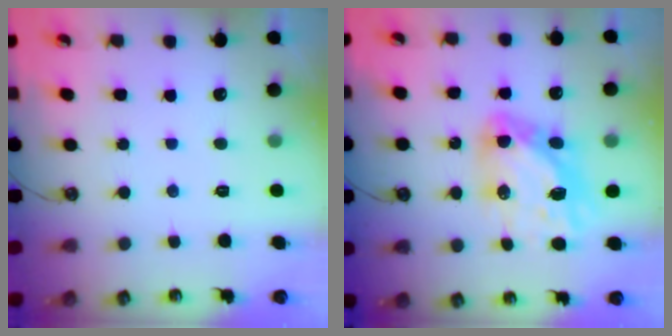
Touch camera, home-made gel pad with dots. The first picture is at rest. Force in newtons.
{"total": 13.1, "press": 13.0, "slide": 1.6}